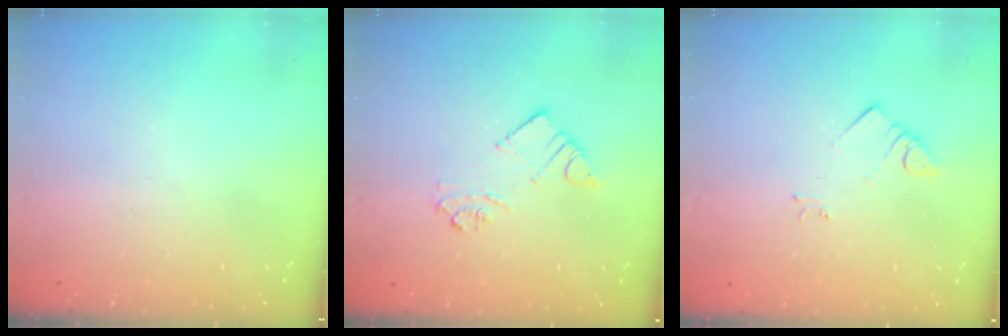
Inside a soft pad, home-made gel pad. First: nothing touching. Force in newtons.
{"total": 5.7, "press": 5.7, "slide": 0.4}
{"total": 2.7, "press": 2.7, "slide": 0.2}